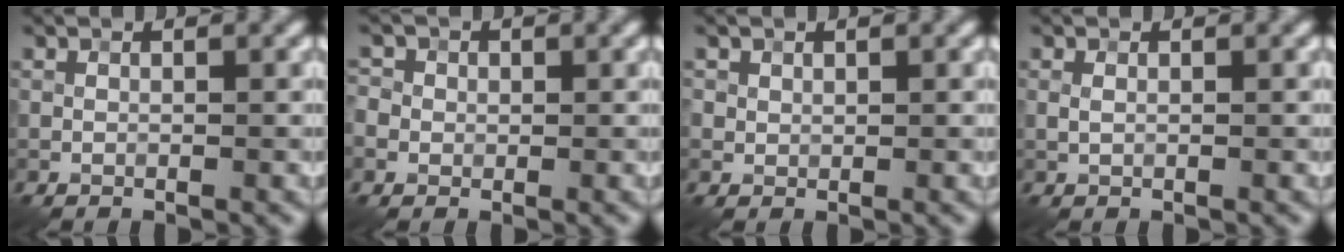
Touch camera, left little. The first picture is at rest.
{"total": 2.9, "force": [0.4, 2.7, 1.1], "torque": [-0.003, 0.015, -0.015]}
{"total": 0.9, "force": [0.5, 0.7, 0.1], "torque": [0.003, -0.003, 0.010]}
{"total": 0.5, "force": [0.1, 0.3, 0.4], "torque": [-0.012, 0.001, 0.002]}